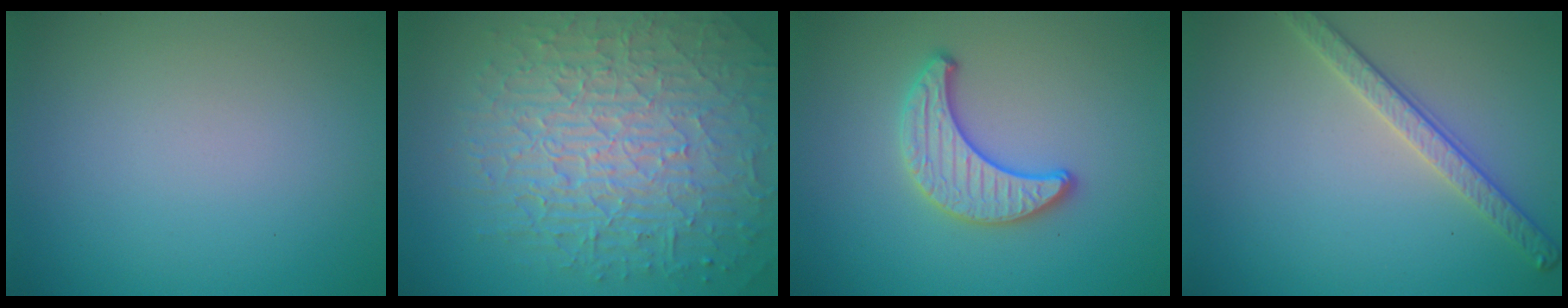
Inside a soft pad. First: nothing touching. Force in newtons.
{"total": 9.9, "press": 6.5, "slide": 7.5}
{"total": 3.2, "press": 3.1, "slide": 0.8}
{"total": 2.8, "press": 2.7, "slide": 0.7}